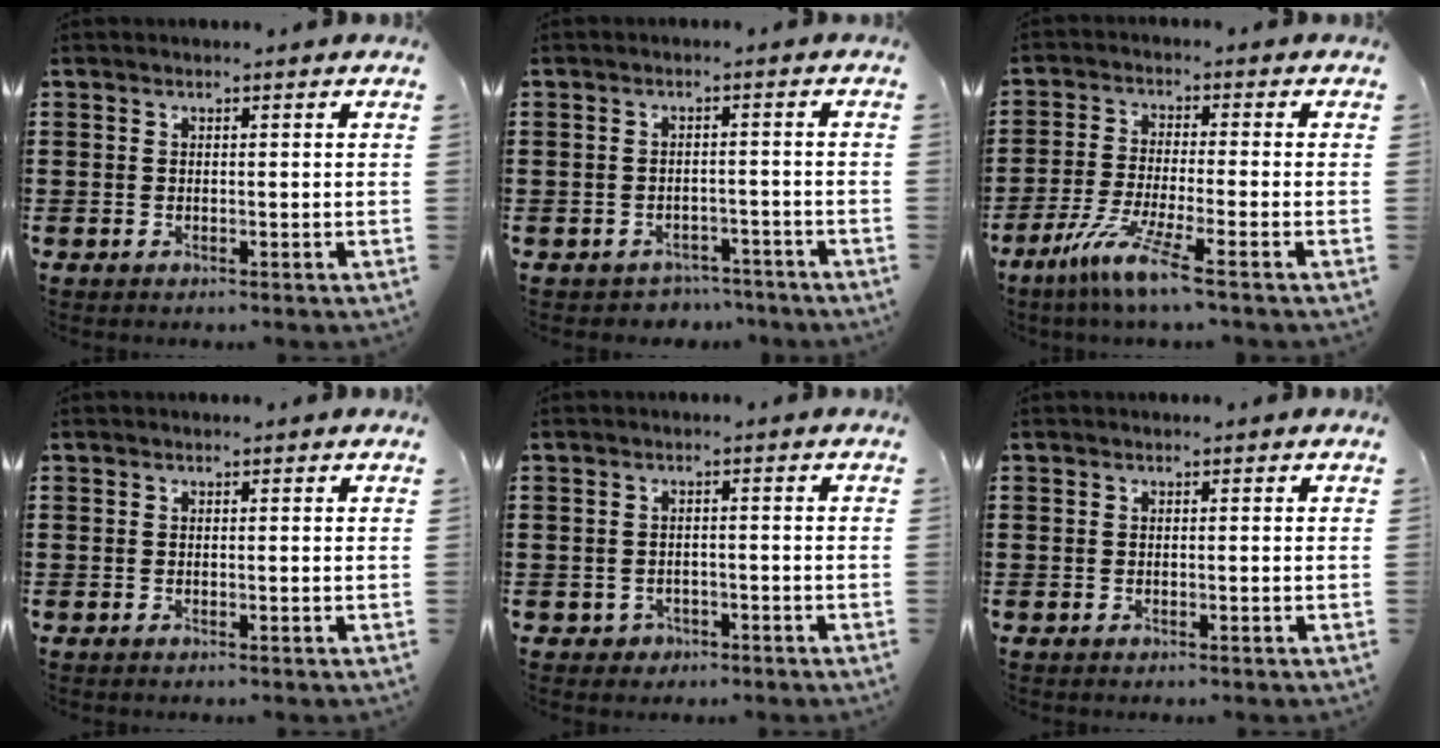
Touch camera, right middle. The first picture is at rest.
{"total": 2.4, "force": [-2.3, 0.7, -0.3], "torque": [-0.005, 0.002, -0.052]}
{"total": 7.3, "force": [-5.1, 0.0, 5.2], "torque": [-0.109, -0.015, -0.098]}
{"total": 0.0}
{"total": 1.6, "force": [-1.2, 1.0, 0.1], "torque": [-0.009, 0.001, -0.029]}
{"total": 0.0}